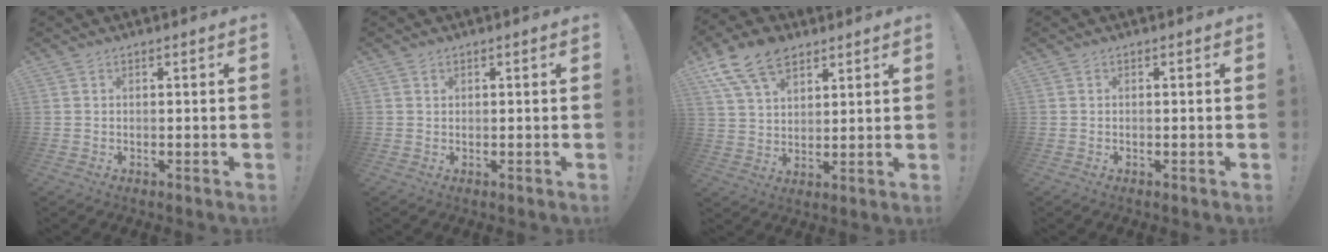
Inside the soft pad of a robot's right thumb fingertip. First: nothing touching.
{"total": 0.7, "force": [0.4, 0.6, 0.0], "torque": [-0.001, -0.001, 0.007]}
{"total": 13.7, "force": [8.2, 8.2, 7.2], "torque": [-0.122, -0.036, 0.156]}
{"total": 0.0}